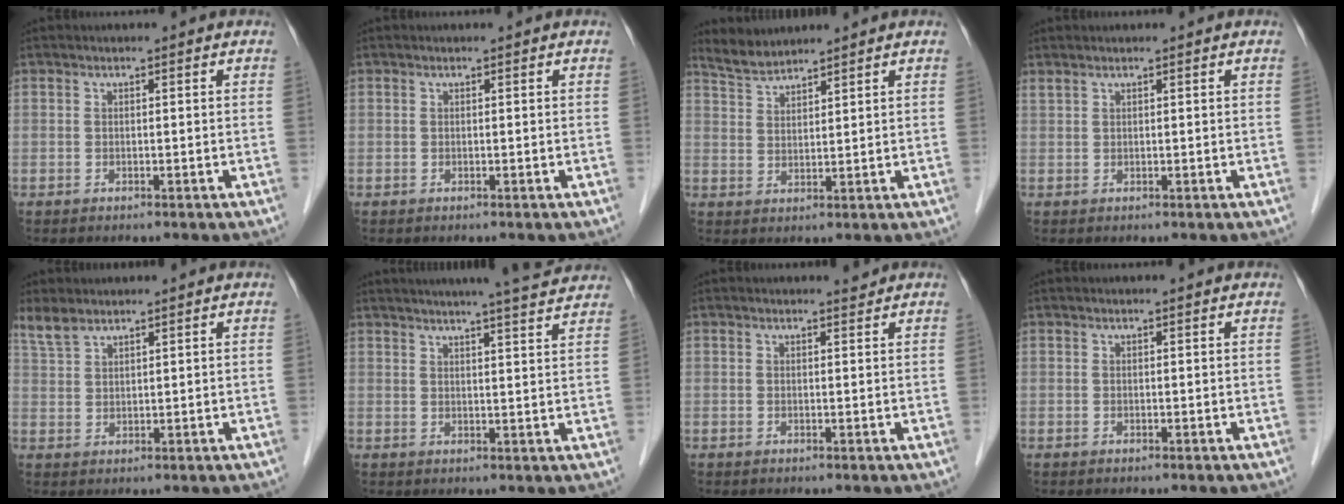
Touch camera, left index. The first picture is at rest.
{"total": 0.0}
{"total": 3.5, "force": [3.5, 0.1, 0.0], "torque": [-0.006, 0.011, 0.073]}
{"total": 0.6, "force": [0.6, 0.1, 0.2], "torque": [-0.012, 0.006, 0.019]}
{"total": 3.4, "force": [3.1, 0.9, 1.1], "torque": [-0.029, 0.013, 0.068]}
{"total": 12.1, "force": [10.9, -0.1, 5.3], "torque": [-0.080, 0.005, 0.127]}
{"total": 0.7, "force": [0.7, -0.1, -0.1], "torque": [-0.007, -0.009, 0.010]}
{"total": 0.0}